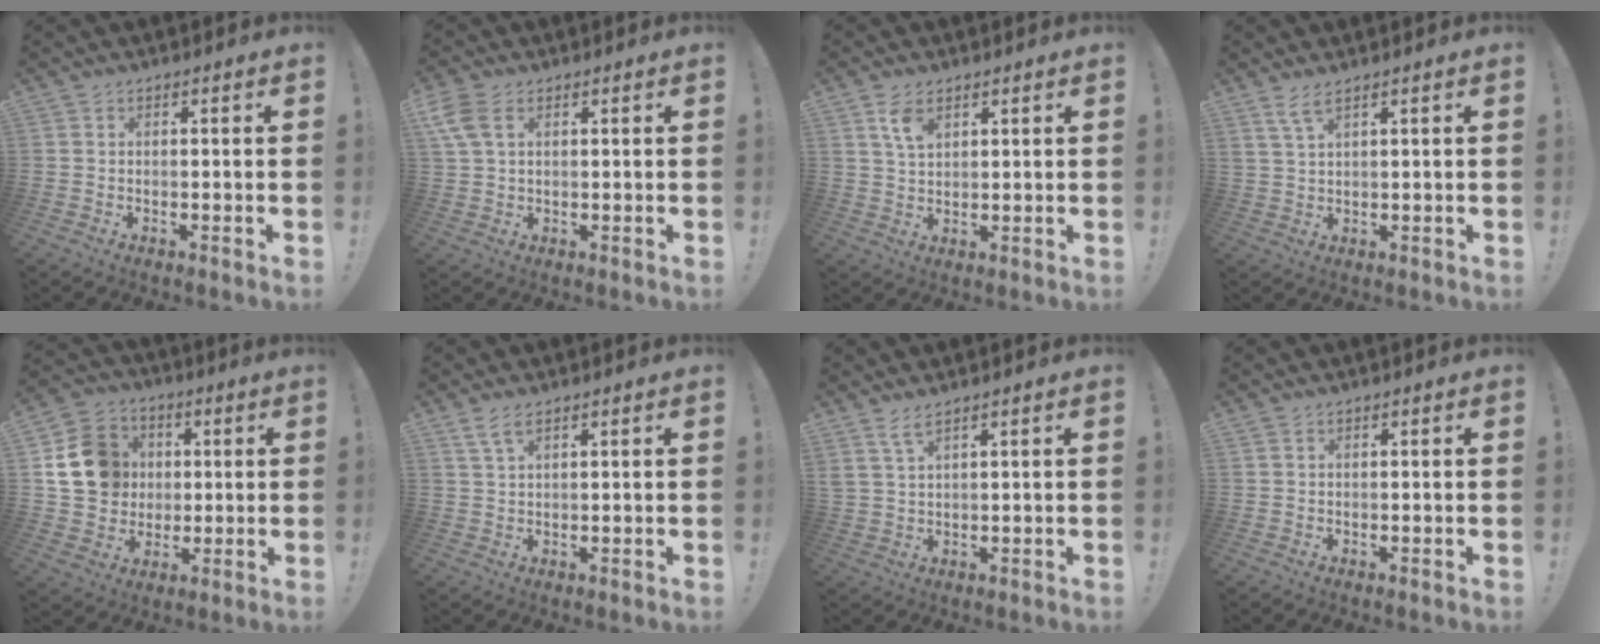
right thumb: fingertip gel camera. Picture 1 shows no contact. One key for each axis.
{"total": 6.7, "fx": 2.8, "fy": 4.0, "fz": 4.5, "tx": -0.097, "ty": -0.005, "tz": 0.053}
{"total": 5.4, "fx": 3.1, "fy": 2.9, "fz": 3.4, "tx": -0.050, "ty": -0.016, "tz": 0.054}
{"total": 4.5, "fx": 3.1, "fy": 0.8, "fz": 3.2, "tx": -0.073, "ty": -0.007, "tz": 0.059}
{"total": 15.1, "fx": 2.3, "fy": 13.4, "fz": 6.5, "tx": -0.089, "ty": 0.007, "tz": 0.056}
{"total": 3.8, "fx": 2.5, "fy": 1.0, "fz": 2.7, "tx": -0.056, "ty": -0.005, "tz": 0.046}
{"total": 4.2, "fx": 3.0, "fy": 0.4, "fz": 2.8, "tx": -0.067, "ty": -0.009, "tz": 0.057}
{"total": 0.0}